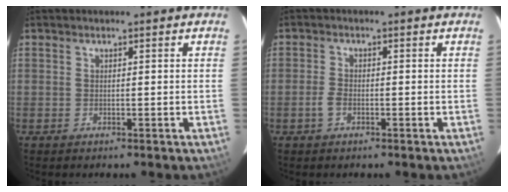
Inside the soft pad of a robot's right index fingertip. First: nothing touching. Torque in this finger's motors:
{"motor_torque": [0.11, -0.20, 0.37, 0.07]}